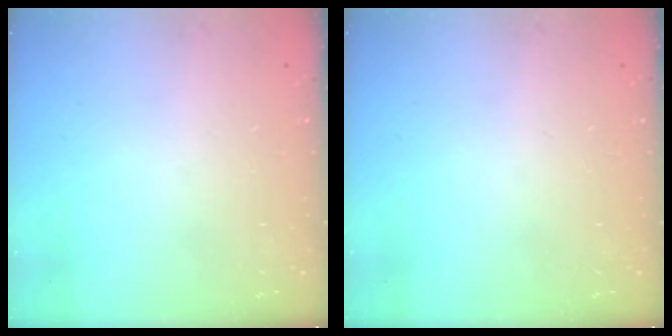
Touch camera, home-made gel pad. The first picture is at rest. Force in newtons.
{"total": 0.0}